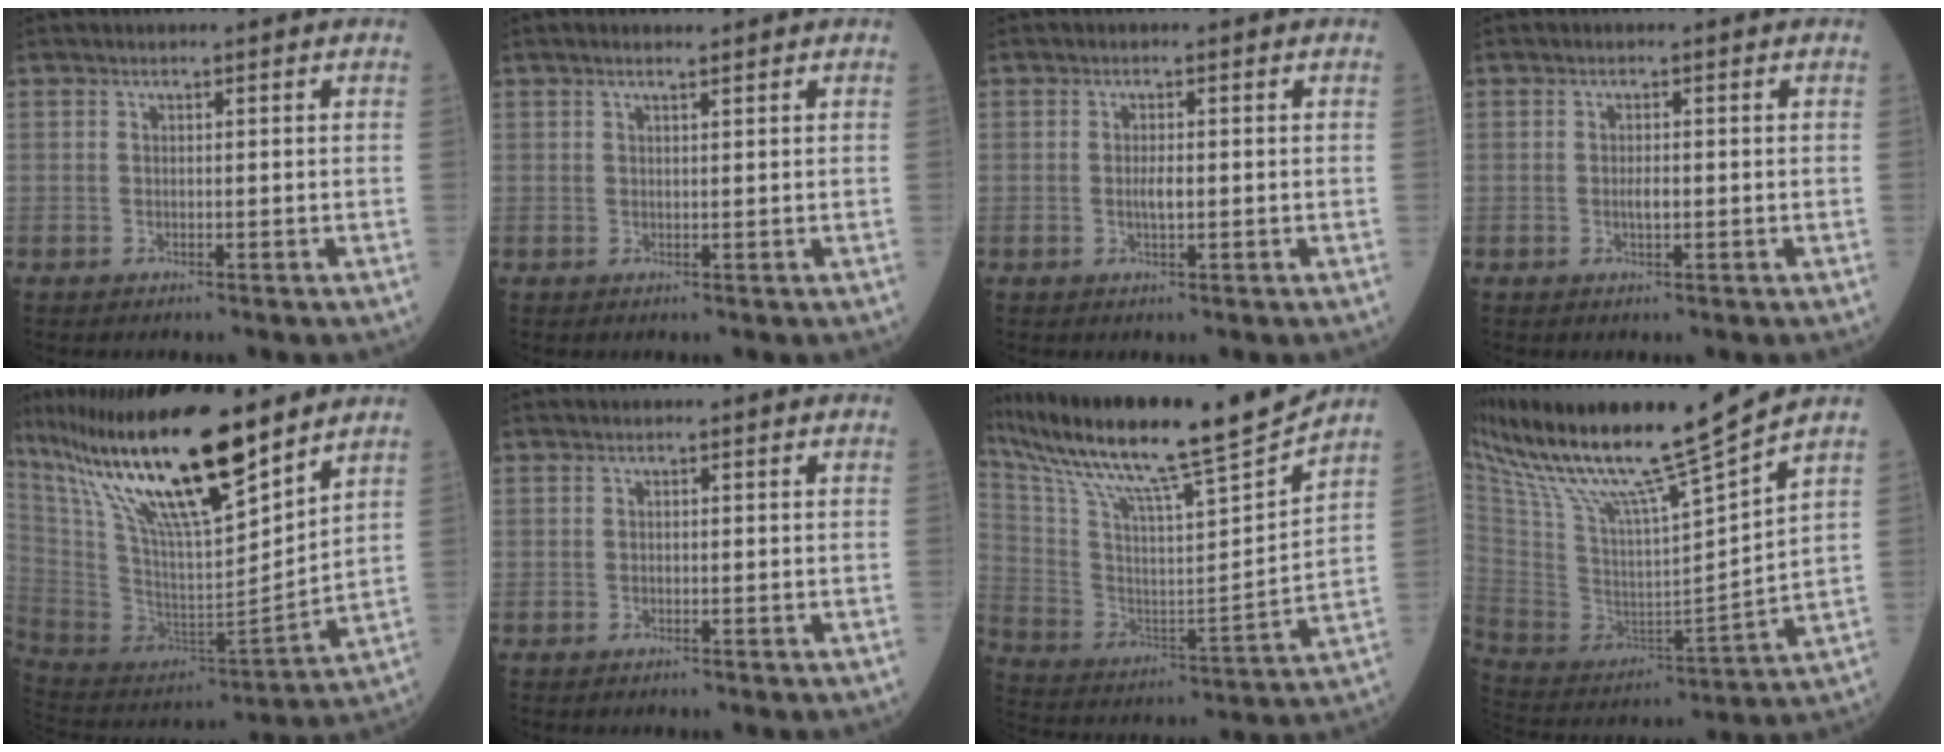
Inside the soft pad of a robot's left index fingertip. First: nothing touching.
{"total": 1.8, "force": [1.4, 0.2, 1.1], "torque": [-0.021, 0.012, 0.023]}
{"total": 1.8, "force": [-0.2, 0.4, 1.7], "torque": [-0.036, -0.001, -0.003]}
{"total": 1.4, "force": [-0.2, 0.4, 1.3], "torque": [-0.028, -0.002, -0.004]}
{"total": 24.1, "force": [17.0, 4.1, 16.5], "torque": [-0.317, -0.001, 0.312]}
{"total": 0.0}
{"total": 21.8, "force": [18.5, -0.8, 11.5], "torque": [-0.222, -0.022, 0.311]}
{"total": 22.0, "force": [17.3, -0.8, 13.5], "torque": [-0.248, -0.020, 0.312]}